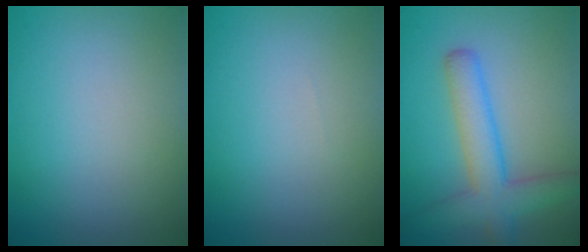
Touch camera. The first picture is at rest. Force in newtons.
{"total": 0.0}
{"total": 5.3, "press": 5.3, "slide": 0.3}